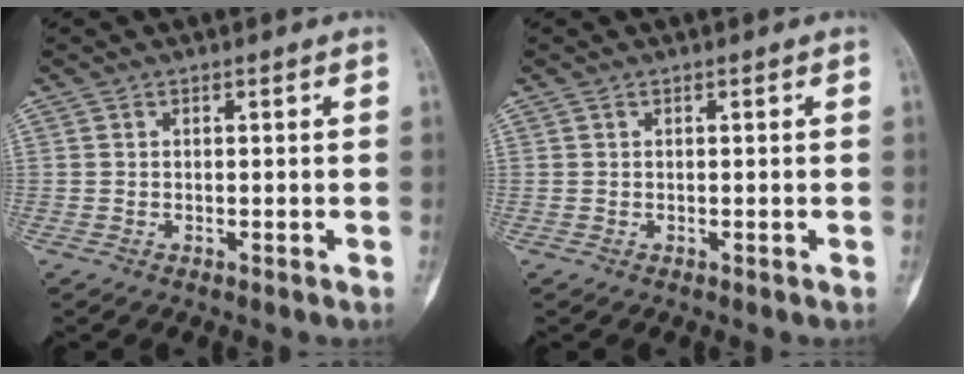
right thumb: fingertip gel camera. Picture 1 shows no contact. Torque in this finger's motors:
{"motor_torque": [0.09, -0.09, 0.06, -0.05, 0.00]}